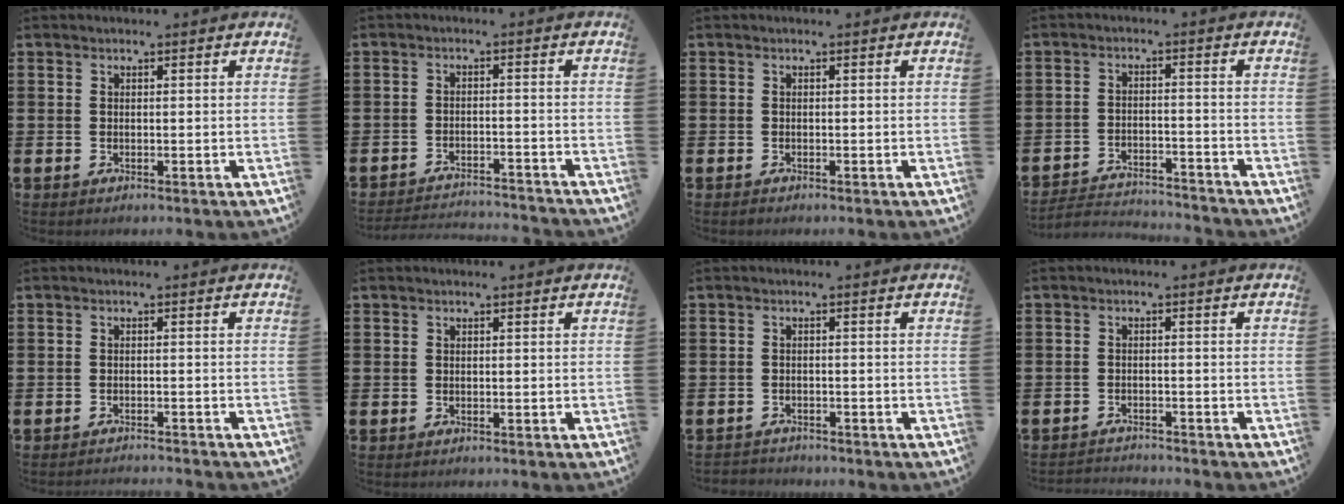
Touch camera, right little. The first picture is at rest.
{"total": 2.8, "force": [-2.8, -0.1, 0.1], "torque": [-0.004, 0.001, -0.060]}
{"total": 0.0}
{"total": 3.0, "force": [-2.9, 0.2, 0.1], "torque": [-0.009, 0.002, -0.065]}
{"total": 1.1, "force": [-1.1, -0.2, -0.1], "torque": [0.000, 0.001, -0.023]}
{"total": 0.0}
{"total": 1.1, "force": [-1.1, 0.2, -0.2], "torque": [0.000, 0.003, -0.025]}
{"total": 1.7, "force": [-1.7, -0.1, -0.2], "torque": [-0.001, 0.004, -0.037]}